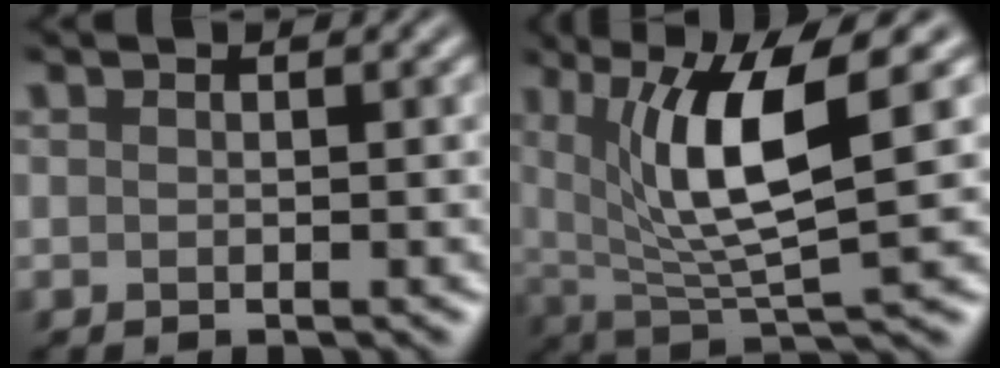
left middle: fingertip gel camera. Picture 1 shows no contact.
{"total": 7.9, "force": [2.4, 1.9, 7.3], "torque": [-0.133, -0.008, 0.052]}